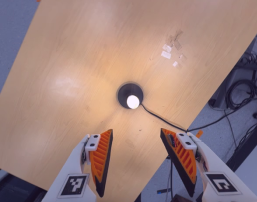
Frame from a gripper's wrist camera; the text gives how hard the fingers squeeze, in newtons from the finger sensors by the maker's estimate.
{"total": 0.0}